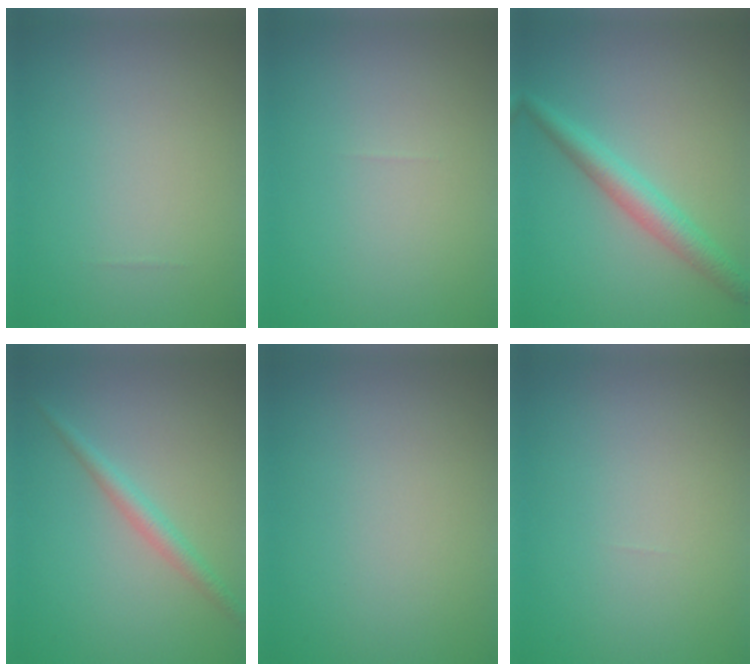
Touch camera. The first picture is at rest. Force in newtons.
{"total": 0.0}
{"total": 3.4, "press": 3.4, "slide": 0.1}
{"total": 2.0, "press": 2.0, "slide": 0.1}
{"total": 0.0}
{"total": 0.0}